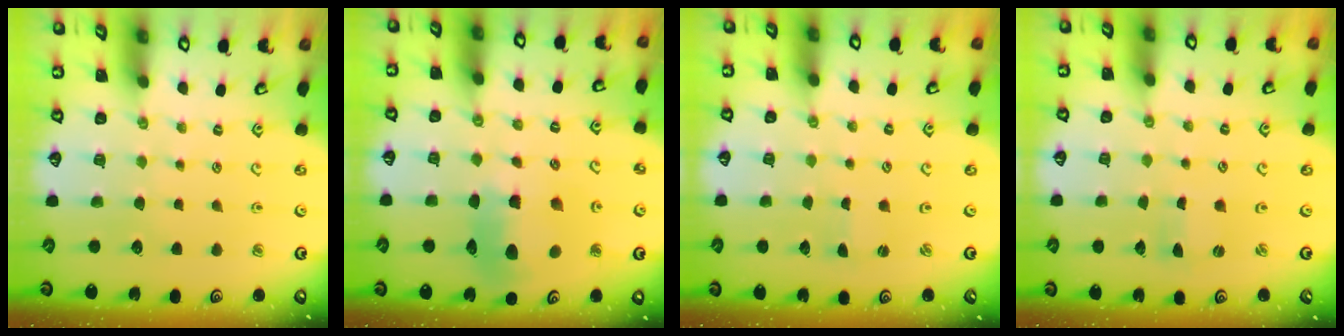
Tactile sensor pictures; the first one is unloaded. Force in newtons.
{"total": 11.9, "press": 11.8, "slide": 1.6}
{"total": 0.0}
{"total": 0.0}